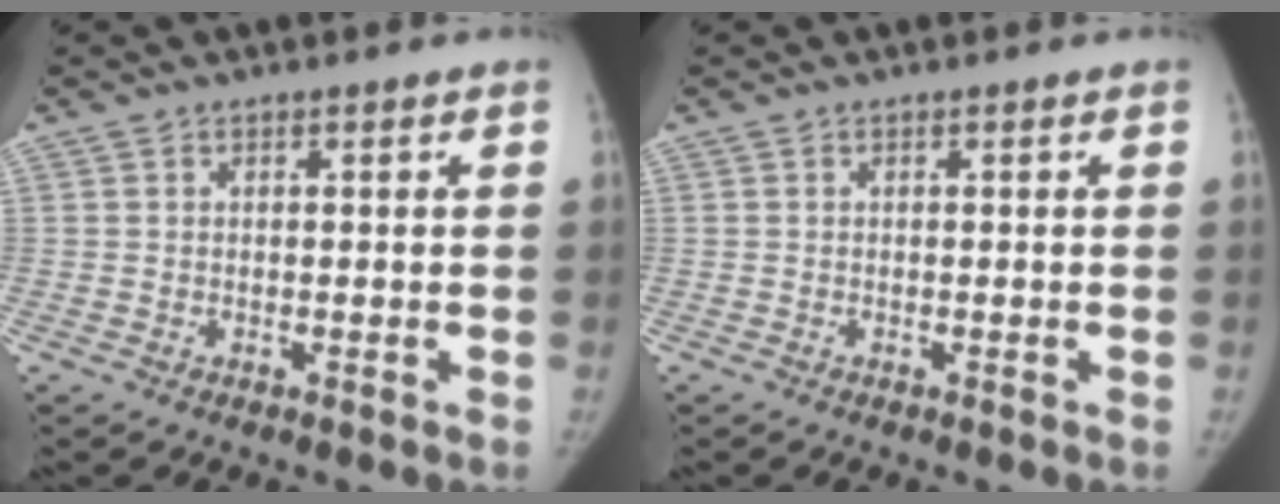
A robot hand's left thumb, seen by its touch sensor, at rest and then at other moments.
{"total": 0.0}